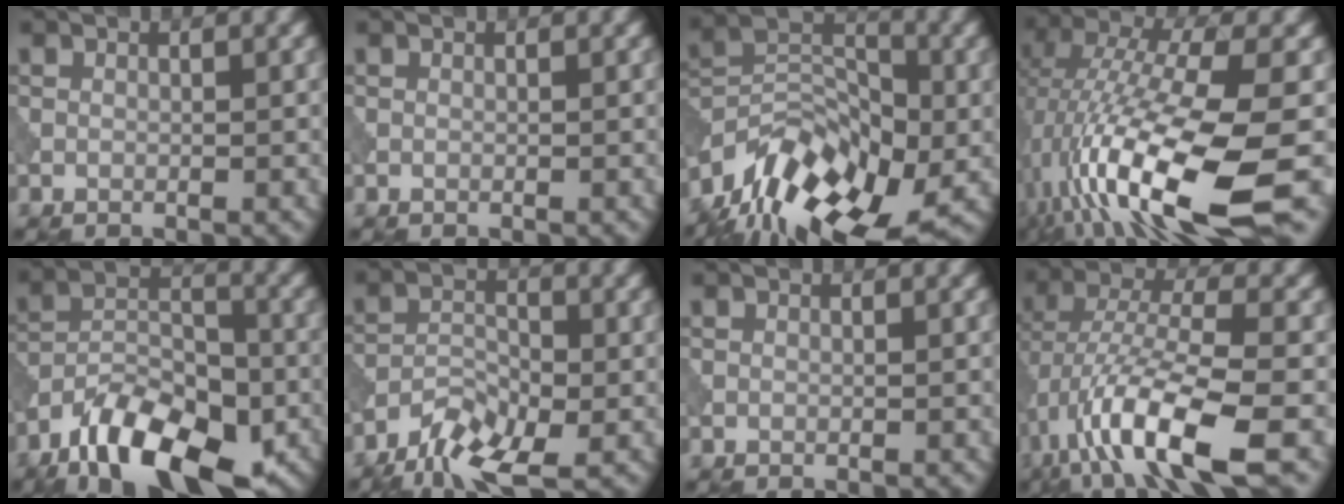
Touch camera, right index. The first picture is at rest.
{"total": 0.0}
{"total": 11.7, "force": [-7.2, 6.1, 7.0], "torque": [-0.119, 0.006, -0.133]}
{"total": 15.7, "force": [-4.0, 4.6, 14.5], "torque": [-0.280, -0.004, -0.060]}
{"total": 11.3, "force": [-7.5, 4.9, 6.9], "torque": [-0.111, 0.002, -0.133]}
{"total": 6.1, "force": [-4.3, 2.4, 3.6], "torque": [-0.063, -0.002, -0.081]}
{"total": 0.0}
{"total": 10.5, "force": [-4.6, 3.0, 9.0], "torque": [-0.166, 0.008, -0.087]}